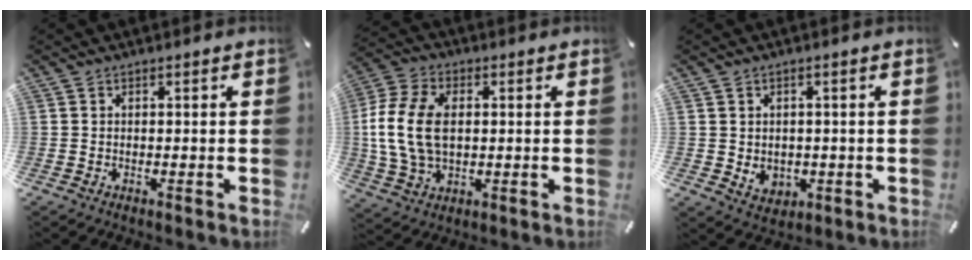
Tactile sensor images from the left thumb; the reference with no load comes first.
{"total": 13.9, "force": [0.5, 9.6, 10.1], "torque": [-0.233, 0.009, 0.011]}
{"total": 4.1, "force": [0.0, 3.8, 1.5], "torque": [-0.020, -0.002, -0.001]}